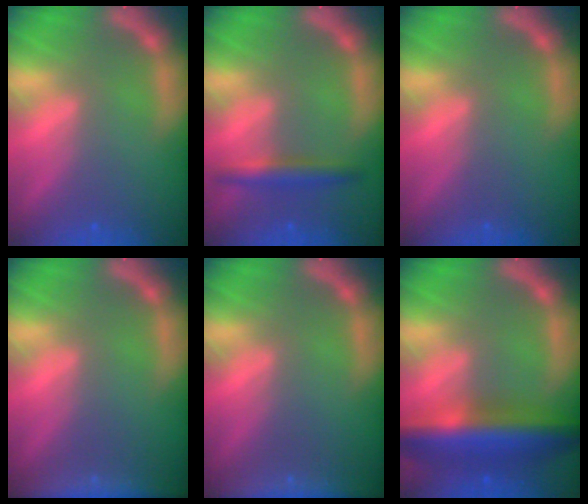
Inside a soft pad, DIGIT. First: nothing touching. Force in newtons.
{"total": 3.0}
{"total": 0.0}
{"total": 7.9}
{"total": 8.5}
{"total": 9.0}